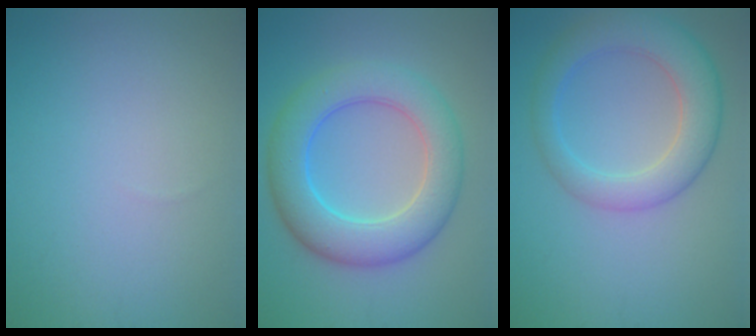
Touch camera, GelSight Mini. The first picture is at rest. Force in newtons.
{"total": 7.6, "press": 7.6, "slide": 0.2}
{"total": 5.8, "press": 5.8, "slide": 0.2}